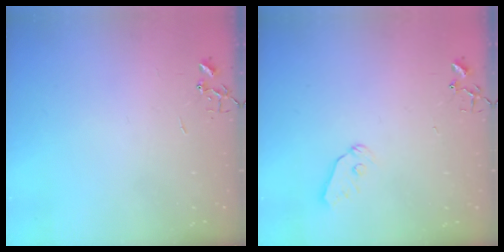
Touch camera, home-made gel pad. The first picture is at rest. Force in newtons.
{"total": 6.7, "press": 6.7, "slide": 0.8}